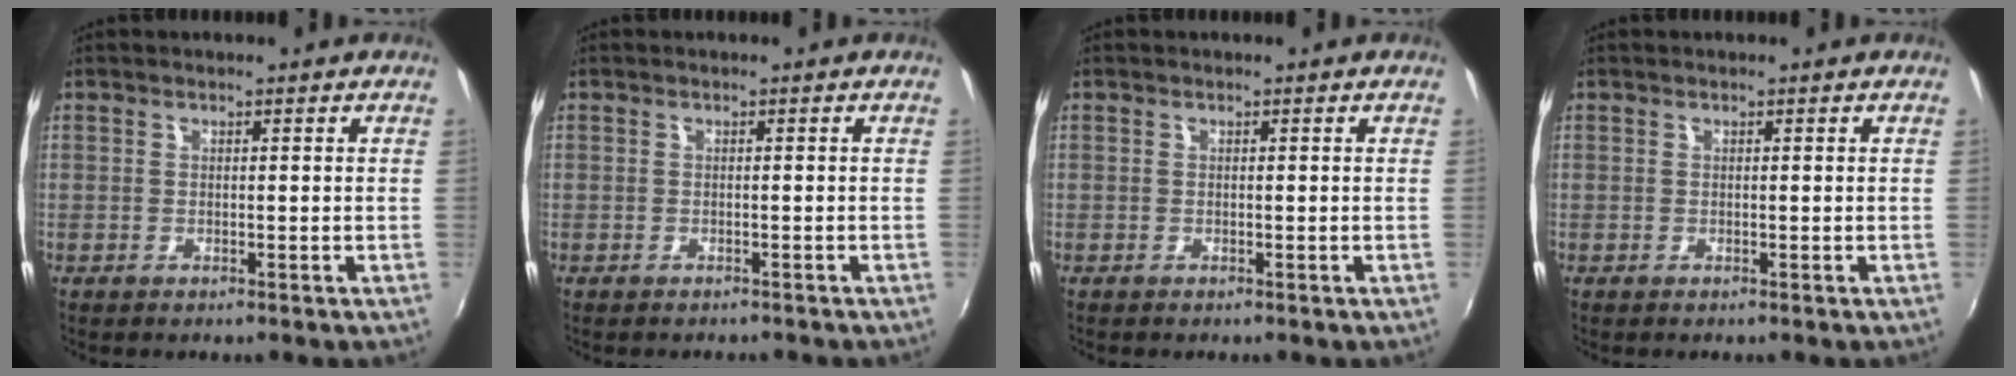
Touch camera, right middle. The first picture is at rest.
{"total": 2.0, "force": [-1.8, 0.4, 0.7], "torque": [-0.016, -0.012, -0.021]}
{"total": 0.0}
{"total": 0.0}